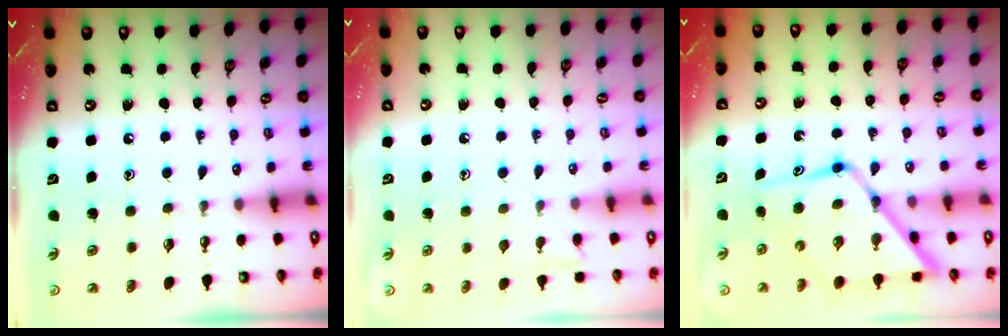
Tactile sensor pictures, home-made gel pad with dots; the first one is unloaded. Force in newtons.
{"total": 5.6, "press": 5.6, "slide": 0.6}
{"total": 14.6, "press": 14.6, "slide": 1.2}